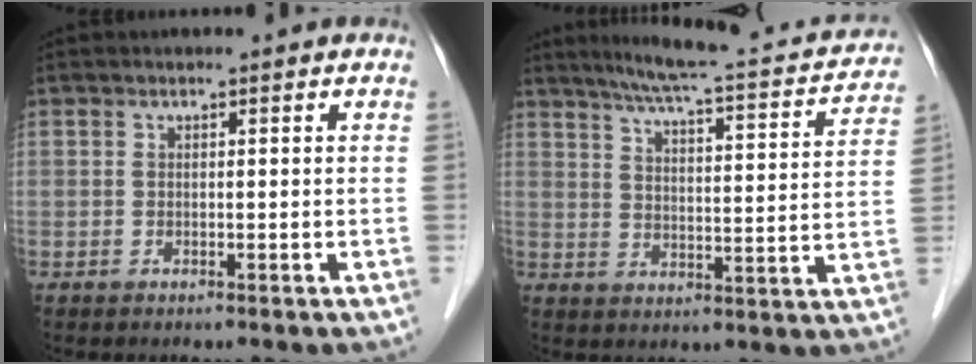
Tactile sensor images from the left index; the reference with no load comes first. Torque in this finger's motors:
{"motor_torque": [0.54, -0.92, 0.13, 0.05]}